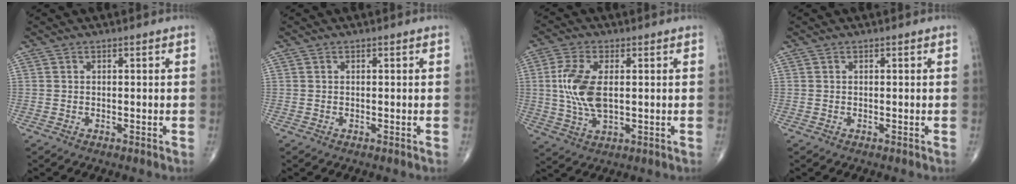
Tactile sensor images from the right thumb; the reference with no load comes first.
{"total": 0.0}
{"total": 10.0, "force": [0.9, 5.1, 8.6], "torque": [-0.189, -0.005, 0.020]}
{"total": 0.0}